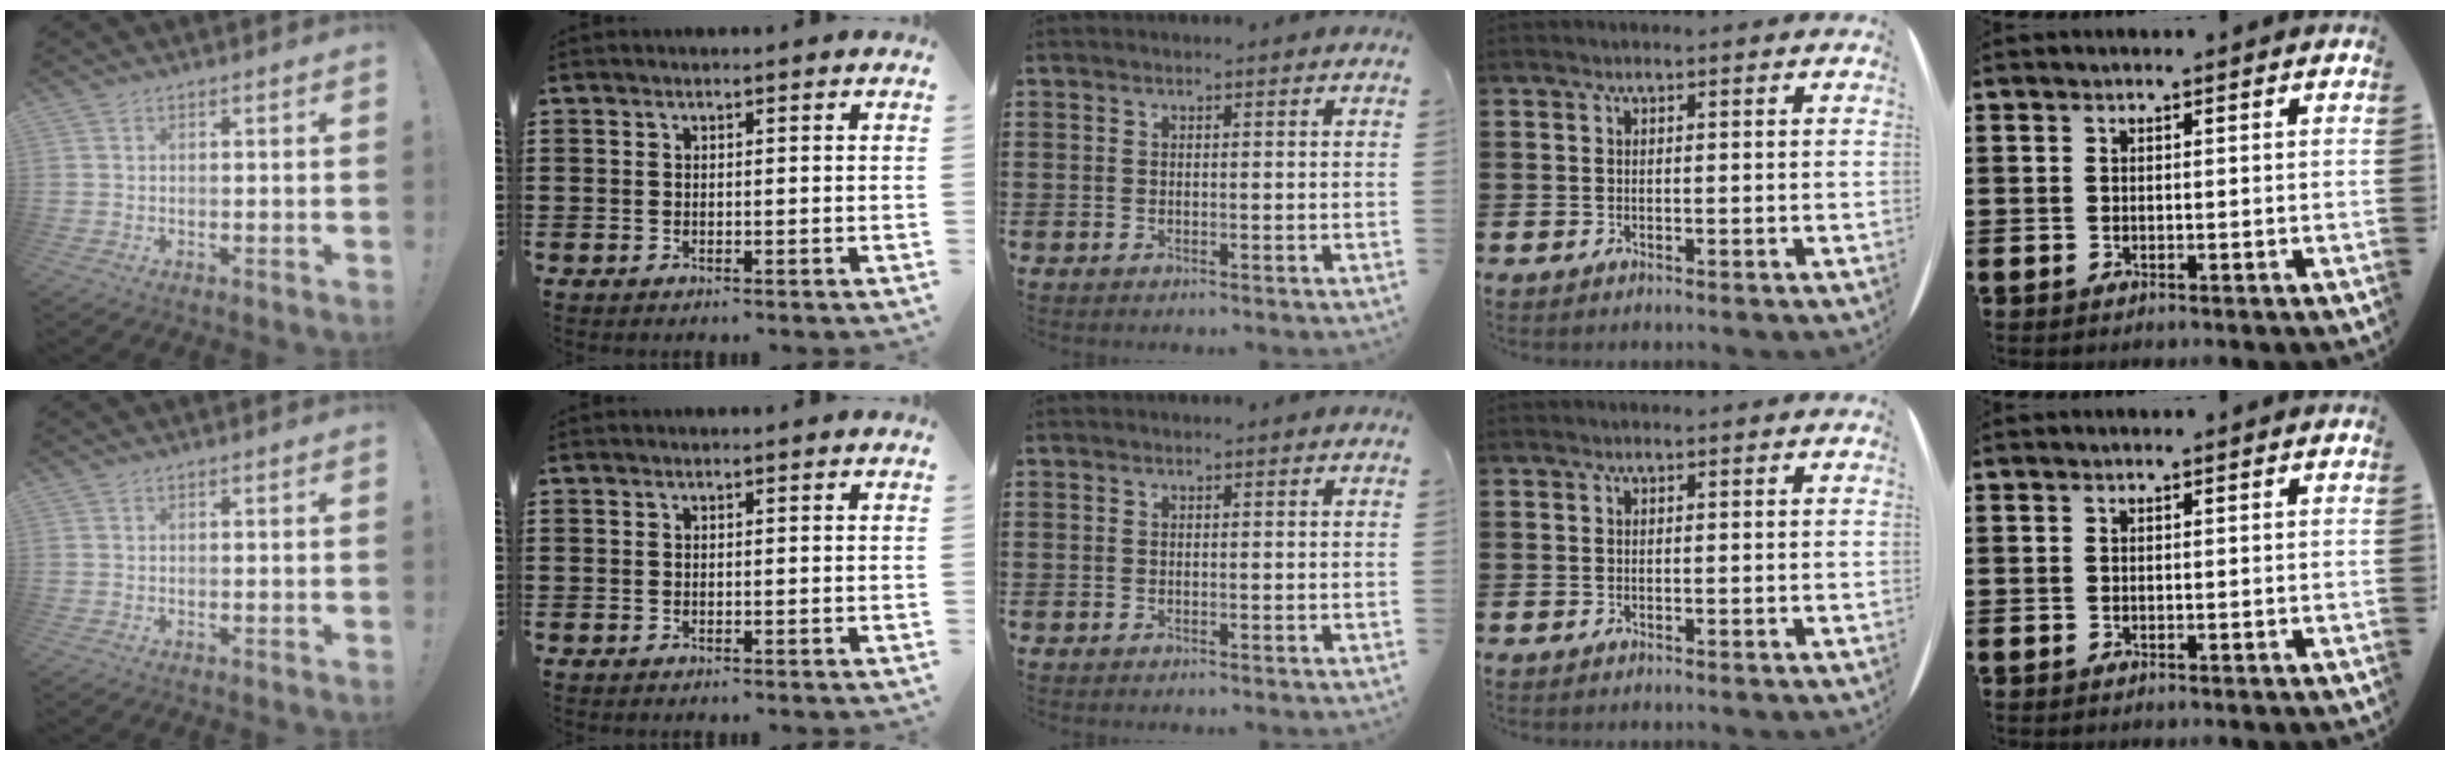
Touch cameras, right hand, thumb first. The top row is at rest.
{}